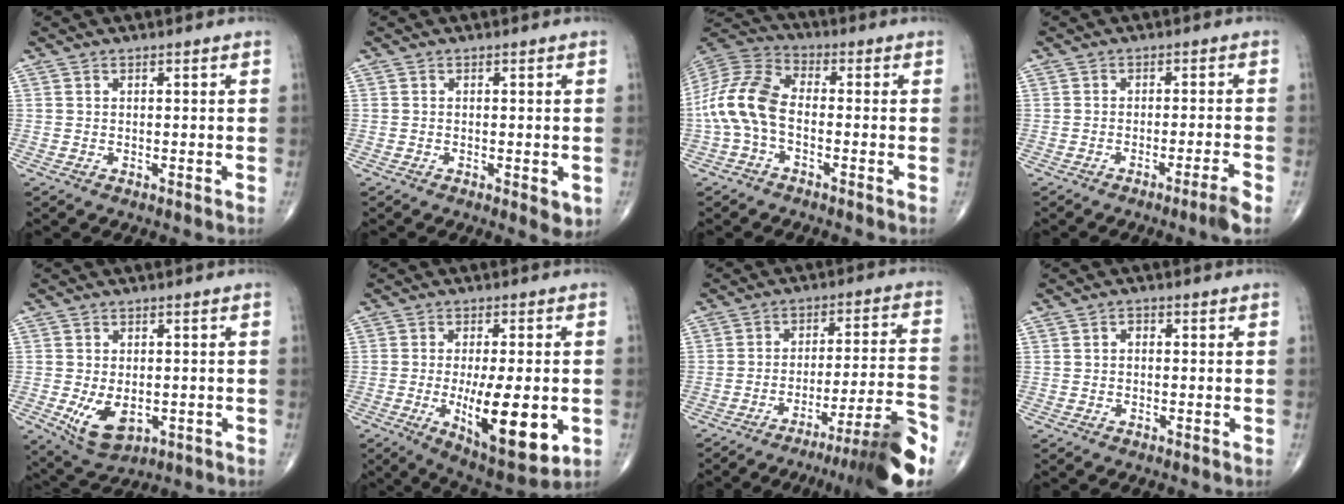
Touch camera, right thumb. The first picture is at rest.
{"total": 3.0, "force": [-0.7, 1.2, 2.6], "torque": [-0.026, -0.008, -0.009]}
{"total": 12.1, "force": [-2.1, 6.8, 9.7], "torque": [-0.208, 0.034, -0.051]}
{"total": 3.5, "force": [-2.4, -0.7, 2.4], "torque": [-0.047, 0.008, -0.043]}
{"total": 7.5, "force": [-1.6, 4.5, 5.8], "torque": [-0.094, -0.009, -0.014]}
{"total": 15.8, "force": [-3.3, 5.3, 14.5], "torque": [-0.216, -0.020, -0.039]}
{"total": 16.8, "force": [-11.3, 1.2, 12.4], "torque": [-0.142, 0.071, -0.167]}
{"total": 1.3, "force": [0.1, 0.9, 0.9], "torque": [-0.011, 0.006, -0.002]}